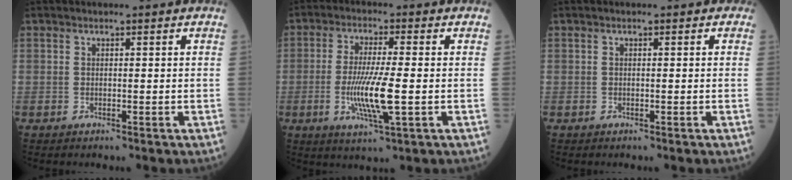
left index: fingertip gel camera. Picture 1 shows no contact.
{"total": 8.4, "force": [-1.6, 0.5, 8.2], "torque": [-0.165, -0.016, -0.031]}
{"total": 0.0}